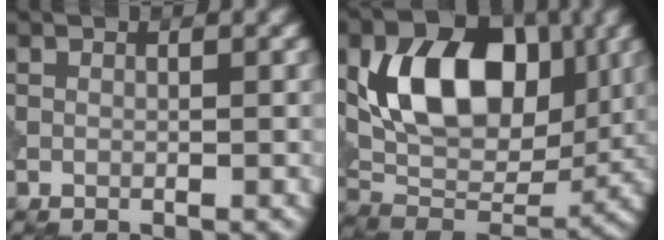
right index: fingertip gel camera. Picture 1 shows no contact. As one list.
[{"total": 11.0, "force": [2.3, 7.5, 7.7], "torque": [-0.128, -0.008, 0.042]}]